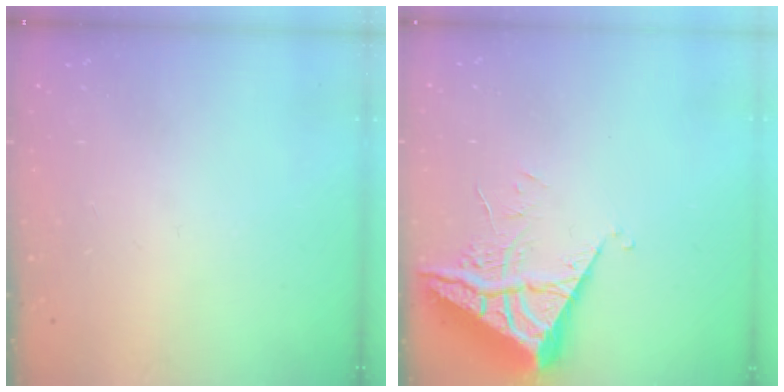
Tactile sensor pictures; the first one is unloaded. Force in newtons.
{"total": 6.6, "press": 6.6, "slide": 0.6}